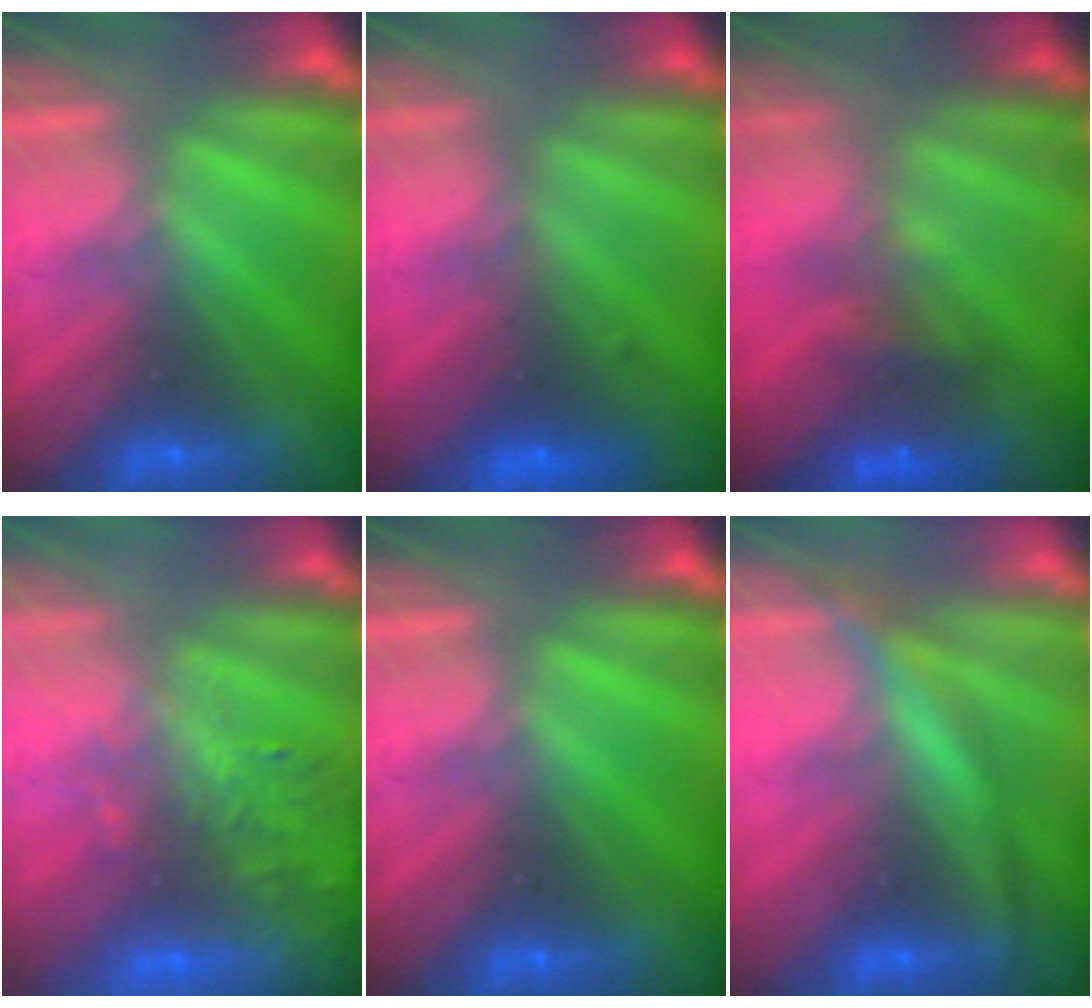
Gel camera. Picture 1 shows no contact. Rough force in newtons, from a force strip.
{"total": 6.9}
{"total": 4.7}
{"total": 5.7}
{"total": 0.0}
{"total": 3.3}